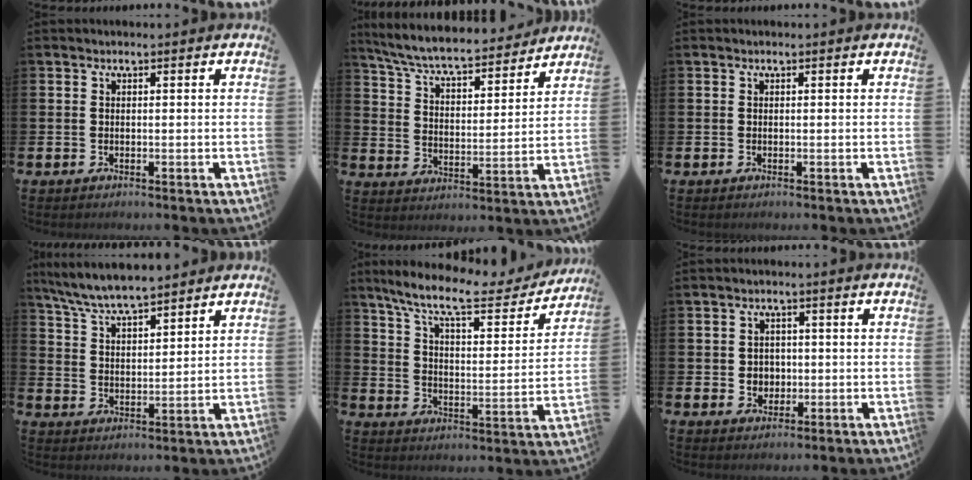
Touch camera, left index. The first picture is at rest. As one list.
[{"total": 7.3, "force": [6.8, 1.0, 2.4], "torque": [-0.080, -0.048, 0.116]}, {"total": 0.0}, {"total": 6.8, "force": [6.6, 0.7, 1.6], "torque": [-0.062, -0.028, 0.121]}, {"total": 10.6, "force": [8.9, 2.4, 5.2], "torque": [-0.125, -0.050, 0.147]}, {"total": 2.7, "force": [0.3, 2.5, 0.7], "torque": [-0.007, 0.003, -0.003]}]